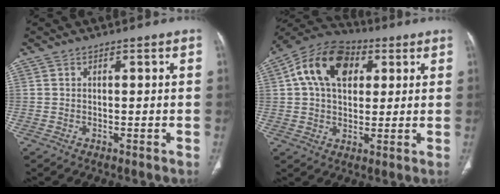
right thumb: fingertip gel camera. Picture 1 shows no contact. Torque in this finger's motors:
{"motor_torque": [-0.69, 0.91, 0.43, -0.29, 0.16]}